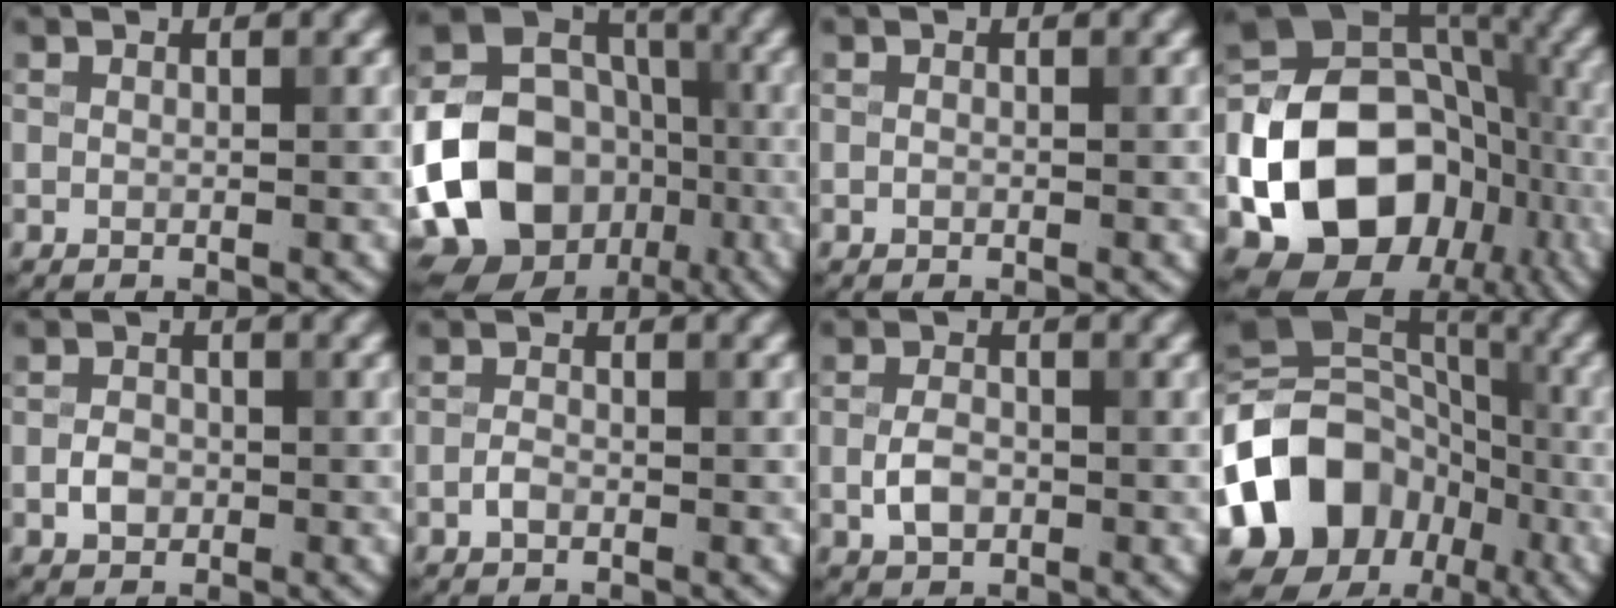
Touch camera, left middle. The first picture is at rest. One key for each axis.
{"total": 16.9, "fx": -4.9, "fy": 13.1, "fz": 9.4, "tx": -0.200, "ty": -0.019, "tz": -0.095}
{"total": 0.0}
{"total": 18.8, "fx": -6.3, "fy": 14.8, "fz": 9.7, "tx": -0.166, "ty": -0.019, "tz": -0.126}
{"total": 1.8, "fx": -0.6, "fy": 1.4, "fz": 1.0, "tx": -0.017, "ty": 0.003, "tz": -0.015}
{"total": 1.1, "fx": -0.6, "fy": 0.6, "fz": 0.7, "tx": -0.014, "ty": 0.001, "tz": -0.014}
{"total": 2.6, "fx": -0.6, "fy": 1.7, "fz": 1.9, "tx": -0.039, "ty": 0.000, "tz": -0.013}
{"total": 13.3, "fx": -4.9, "fy": 10.5, "fz": 6.5, "tx": -0.139, "ty": 0.005, "tz": -0.098}